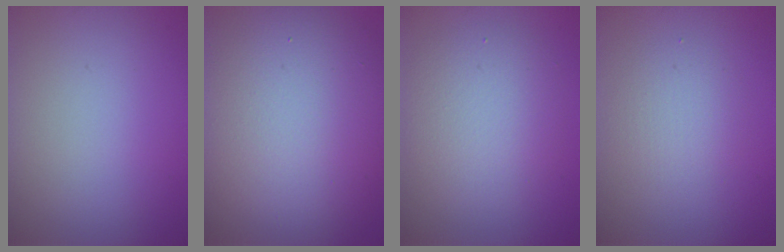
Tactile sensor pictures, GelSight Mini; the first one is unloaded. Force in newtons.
{"total": 14.1, "press": 14.1, "slide": 1.2}
{"total": 4.7, "press": 4.7, "slide": 0.4}
{"total": 2.3, "press": 2.3, "slide": 0.2}